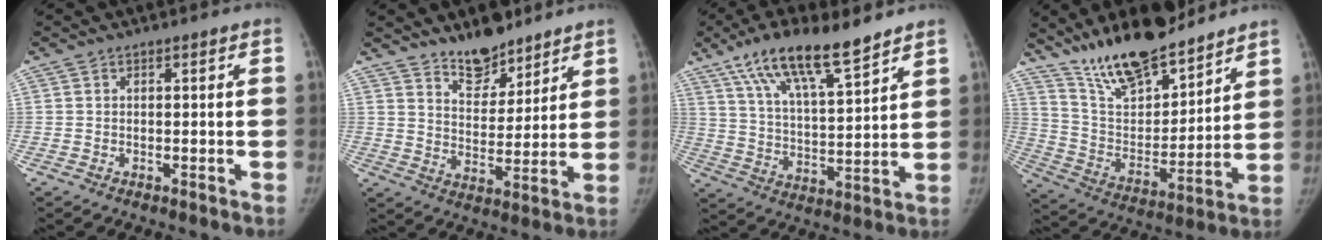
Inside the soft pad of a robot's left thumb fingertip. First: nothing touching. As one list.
[{"total": 9.2, "force": [7.5, 3.9, 3.4], "torque": [-0.023, -0.059, 0.130]}, {"total": 16.2, "force": [11.1, 4.1, 11.1], "torque": [-0.173, -0.044, 0.202]}, {"total": 19.0, "force": [15.3, 6.1, 9.5], "torque": [-0.118, -0.086, 0.274]}]